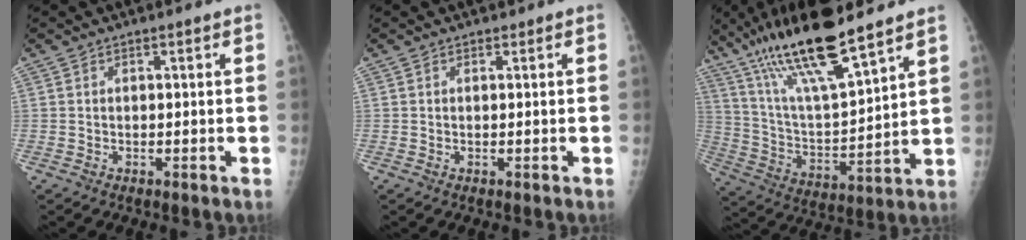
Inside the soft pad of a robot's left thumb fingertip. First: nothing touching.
{"total": 0.0}
{"total": 19.5, "force": [14.0, 3.3, 13.2], "torque": [-0.227, -0.056, 0.262]}